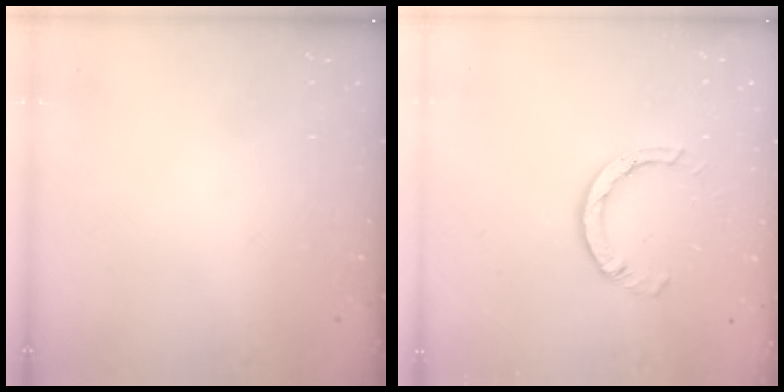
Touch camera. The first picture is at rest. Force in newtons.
{"total": 5.5, "press": 5.5, "slide": 0.6}